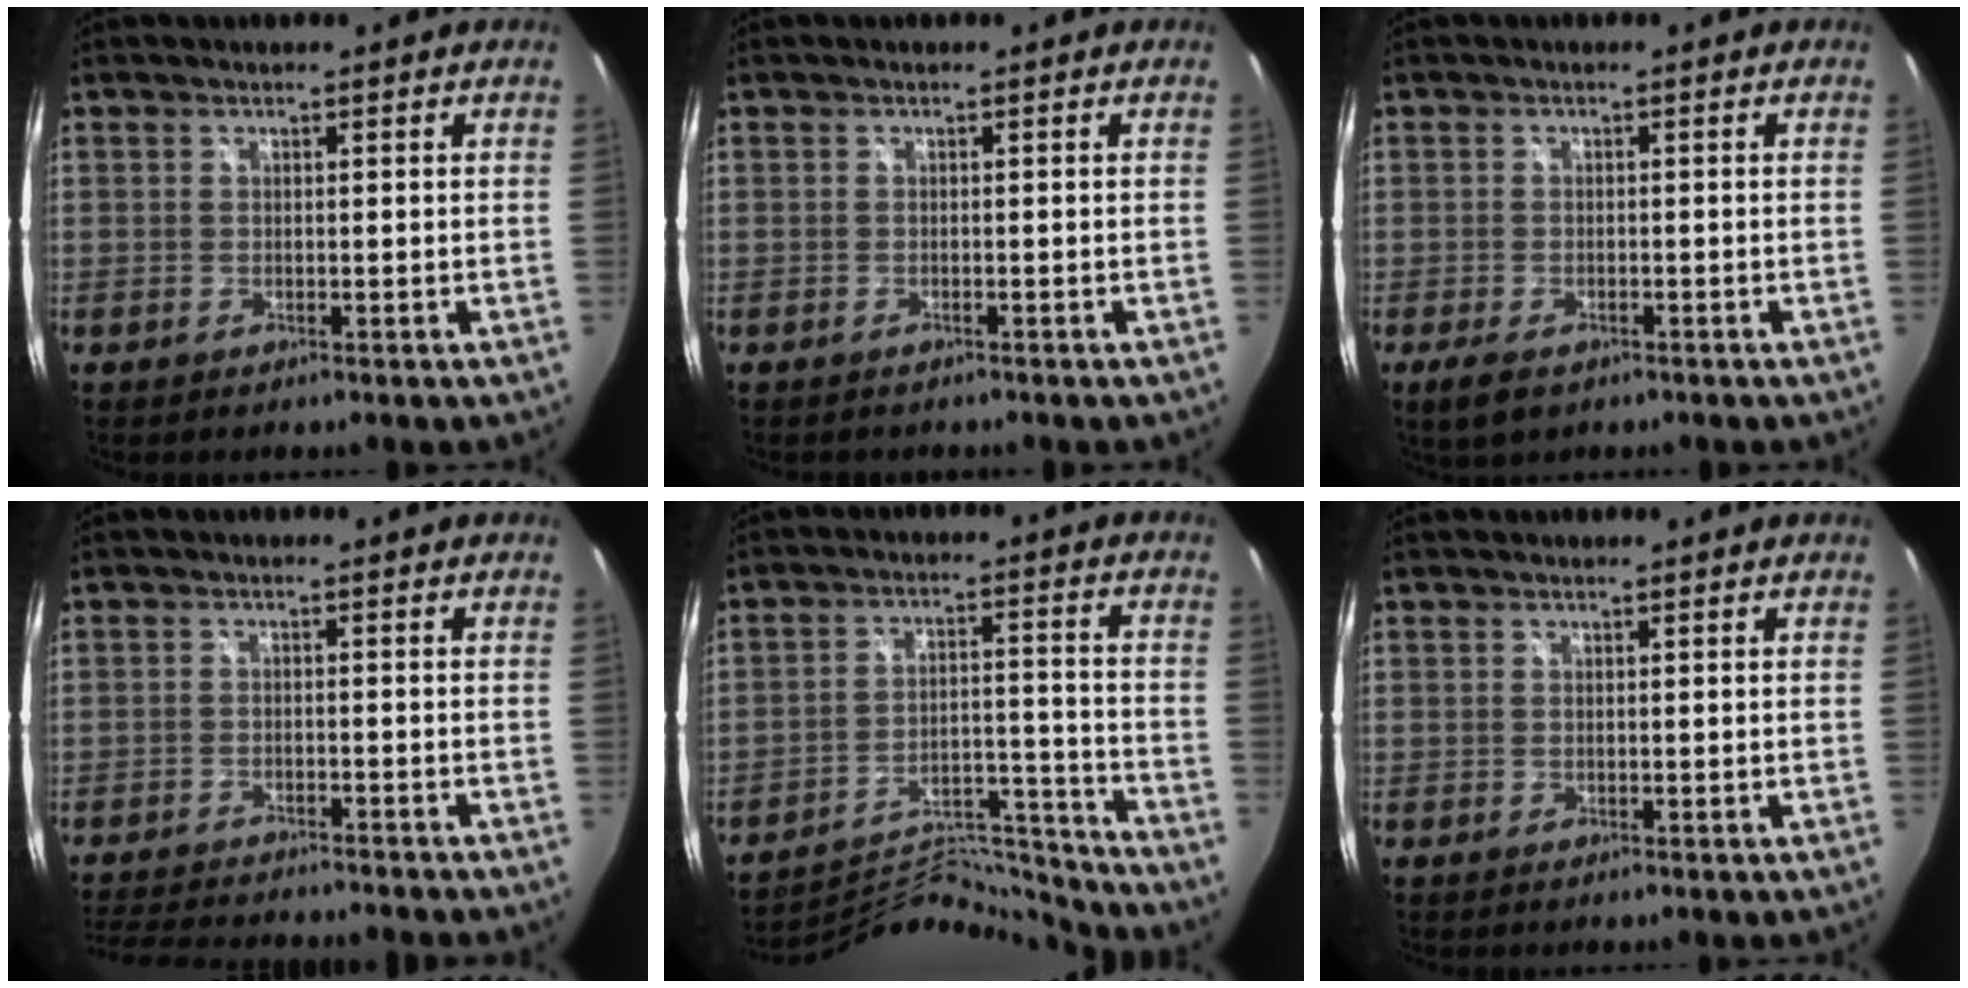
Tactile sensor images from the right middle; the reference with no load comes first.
{"total": 1.2, "force": [-1.1, 0.5, 0.1], "torque": [-0.008, -0.002, -0.014]}
{"total": 4.3, "force": [-2.7, 2.2, 2.5], "torque": [-0.060, -0.014, -0.047]}
{"total": 12.1, "force": [-11.0, 1.7, 4.6], "torque": [-0.109, -0.014, -0.172]}
{"total": 15.3, "force": [-15.3, 0.6, 1.0], "torque": [-0.025, 0.032, -0.236]}
{"total": 0.0}